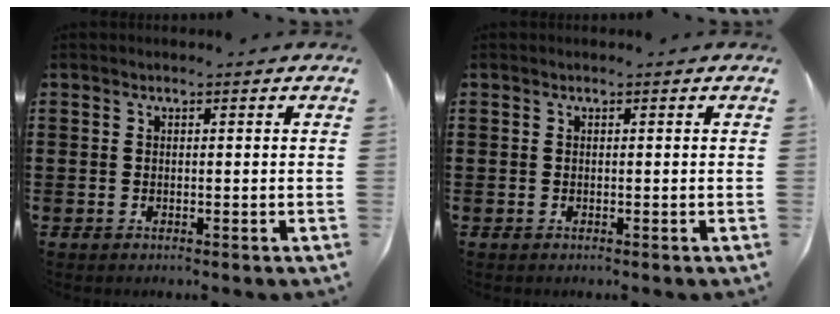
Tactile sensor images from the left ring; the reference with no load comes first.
{"total": 0.0}